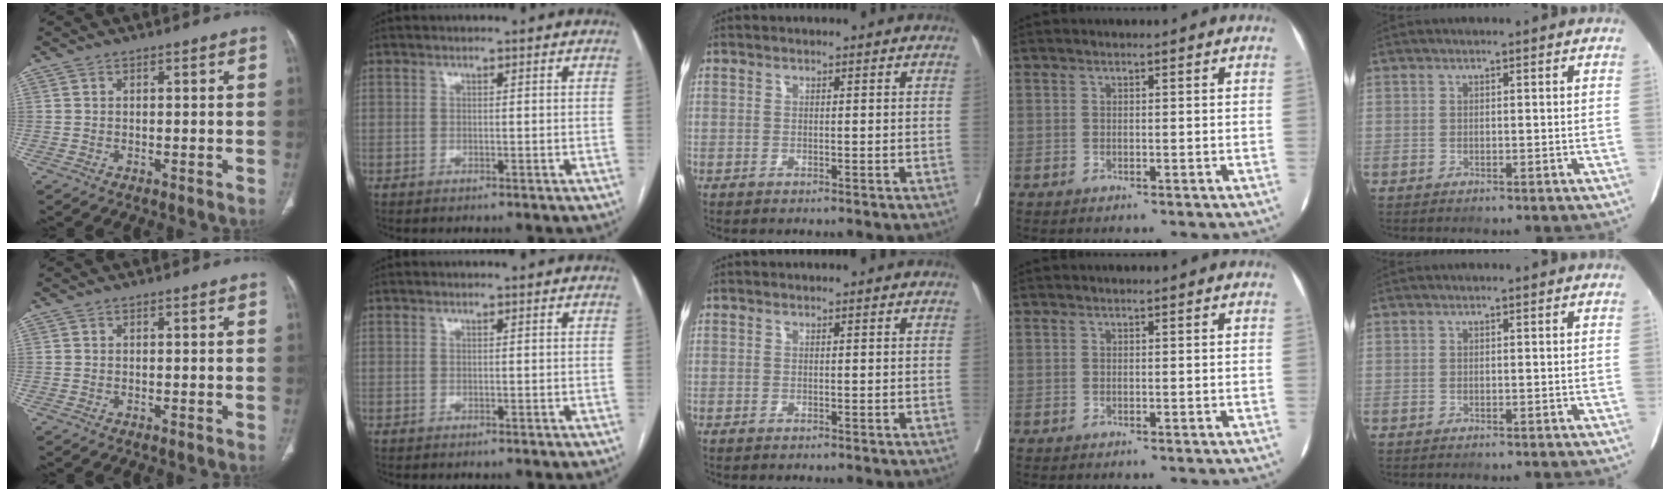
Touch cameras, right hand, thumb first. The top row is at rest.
{}